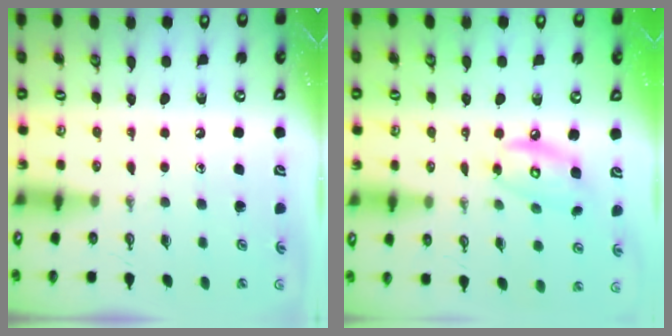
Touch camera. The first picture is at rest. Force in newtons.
{"total": 9.2, "press": 9.2, "slide": 0.6}